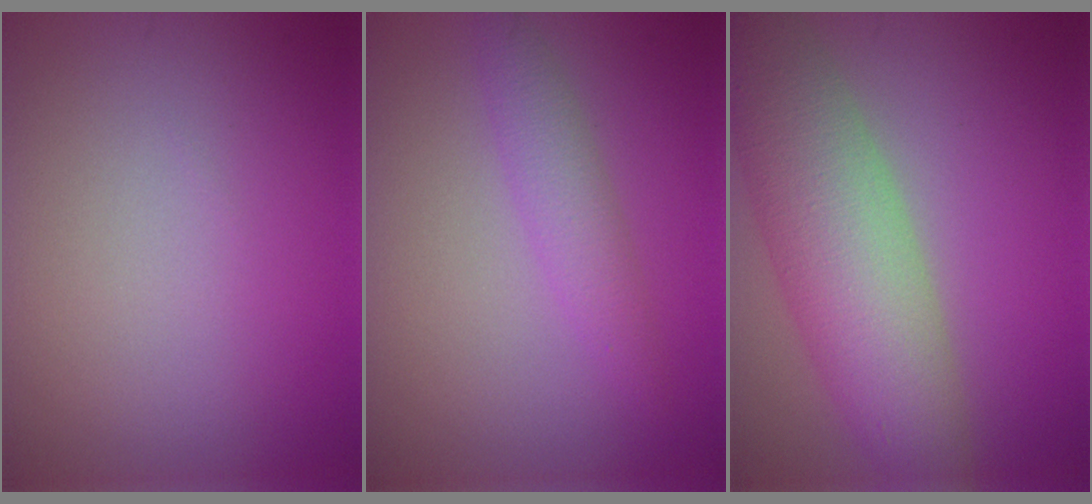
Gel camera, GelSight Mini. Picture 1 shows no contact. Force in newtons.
{"total": 2.5, "press": 2.5, "slide": 0.1}
{"total": 8.5, "press": 8.4, "slide": 0.6}